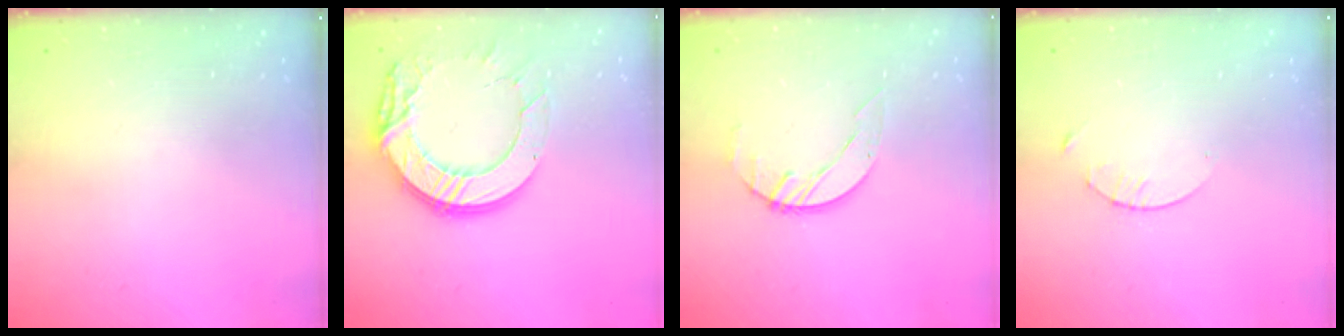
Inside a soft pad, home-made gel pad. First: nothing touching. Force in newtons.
{"total": 15.1, "press": 15.1, "slide": 0.9}
{"total": 3.3, "press": 3.2, "slide": 0.4}
{"total": 1.7, "press": 1.6, "slide": 0.2}